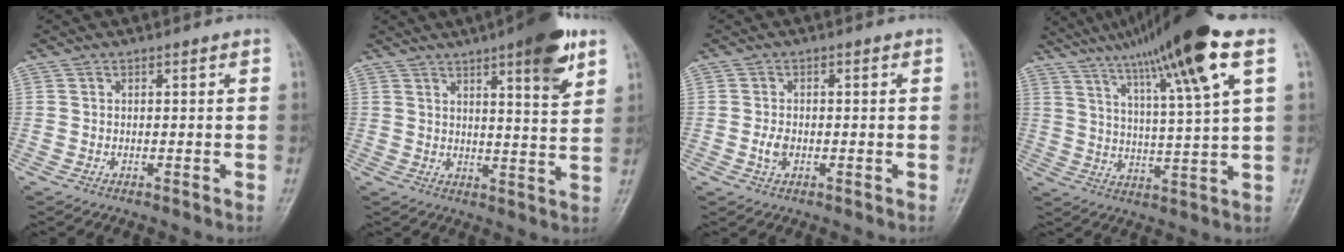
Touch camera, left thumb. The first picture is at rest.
{"total": 11.8, "force": [6.5, 2.5, 9.5], "torque": [-0.118, -0.031, 0.087]}
{"total": 2.4, "force": [-0.6, 1.5, 1.7], "torque": [-0.032, 0.004, -0.013]}
{"total": 19.5, "force": [11.0, 1.2, 16.0], "torque": [-0.262, -0.014, 0.182]}